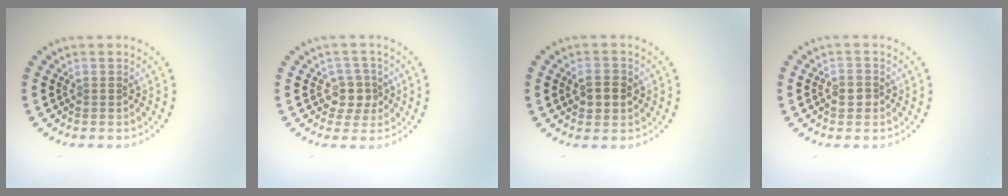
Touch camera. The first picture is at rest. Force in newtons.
{"total": 2.5, "press": 2.1, "slide": 1.2}
{"total": 2.5, "press": 2.5, "slide": 0.3}
{"total": 1.5, "press": 1.5, "slide": 0.2}